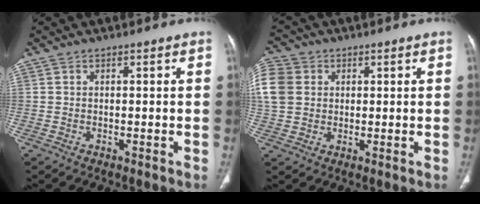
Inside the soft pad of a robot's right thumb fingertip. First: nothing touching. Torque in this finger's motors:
{"motor_torque": [1.31, 1.35, 0.97, -0.07, 0.29]}